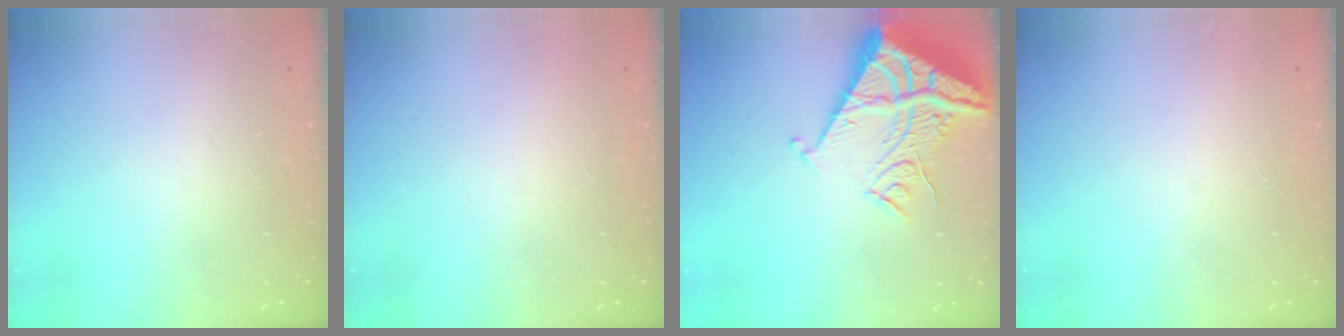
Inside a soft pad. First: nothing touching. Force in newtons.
{"total": 1.6, "press": 1.6, "slide": 0.1}
{"total": 16.7, "press": 16.6, "slide": 1.8}
{"total": 1.5, "press": 1.5, "slide": 0.1}